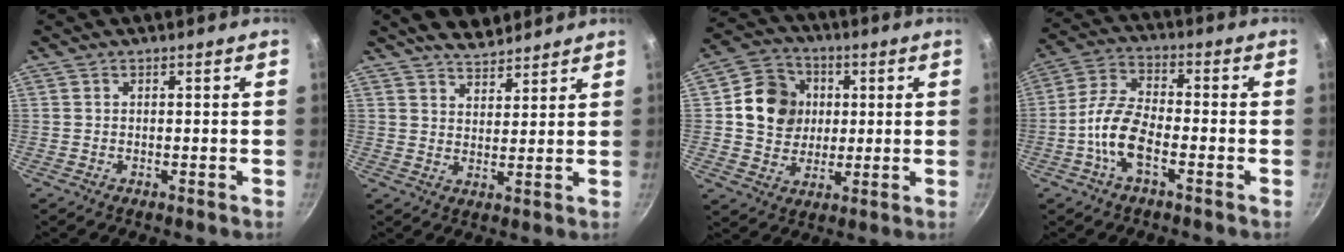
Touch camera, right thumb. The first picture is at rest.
{"total": 7.3, "force": [6.2, 2.9, 2.4], "torque": [-0.017, -0.029, 0.102]}
{"total": 12.0, "force": [1.9, 10.6, 5.4], "torque": [-0.061, 0.007, 0.027]}
{"total": 9.5, "force": [-3.5, 4.2, 7.8], "torque": [-0.157, 0.030, -0.079]}